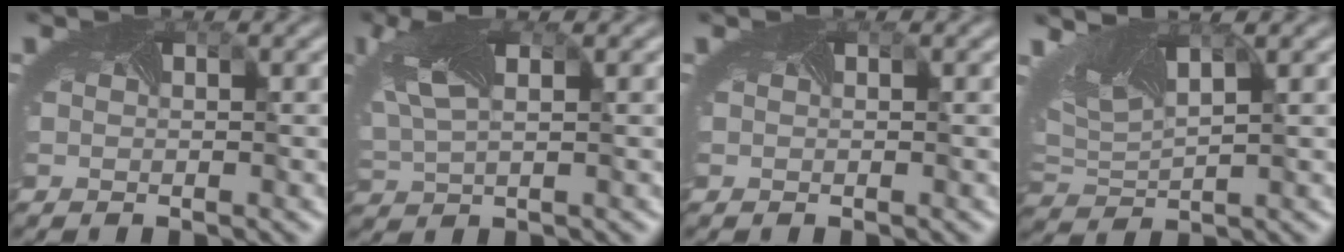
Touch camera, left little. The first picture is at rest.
{"total": 5.5, "force": [2.1, 2.5, 4.5], "torque": [-0.106, 0.012, 0.043]}
{"total": 0.0}
{"total": 6.1, "force": [3.5, 2.3, 4.4], "torque": [-0.095, 0.023, 0.063]}